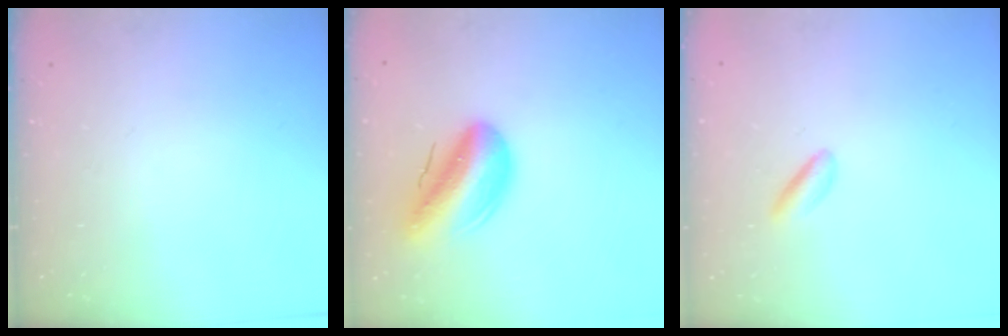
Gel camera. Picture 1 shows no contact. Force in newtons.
{"total": 12.8, "press": 12.1, "slide": 4.1}
{"total": 2.0, "press": 1.7, "slide": 1.0}